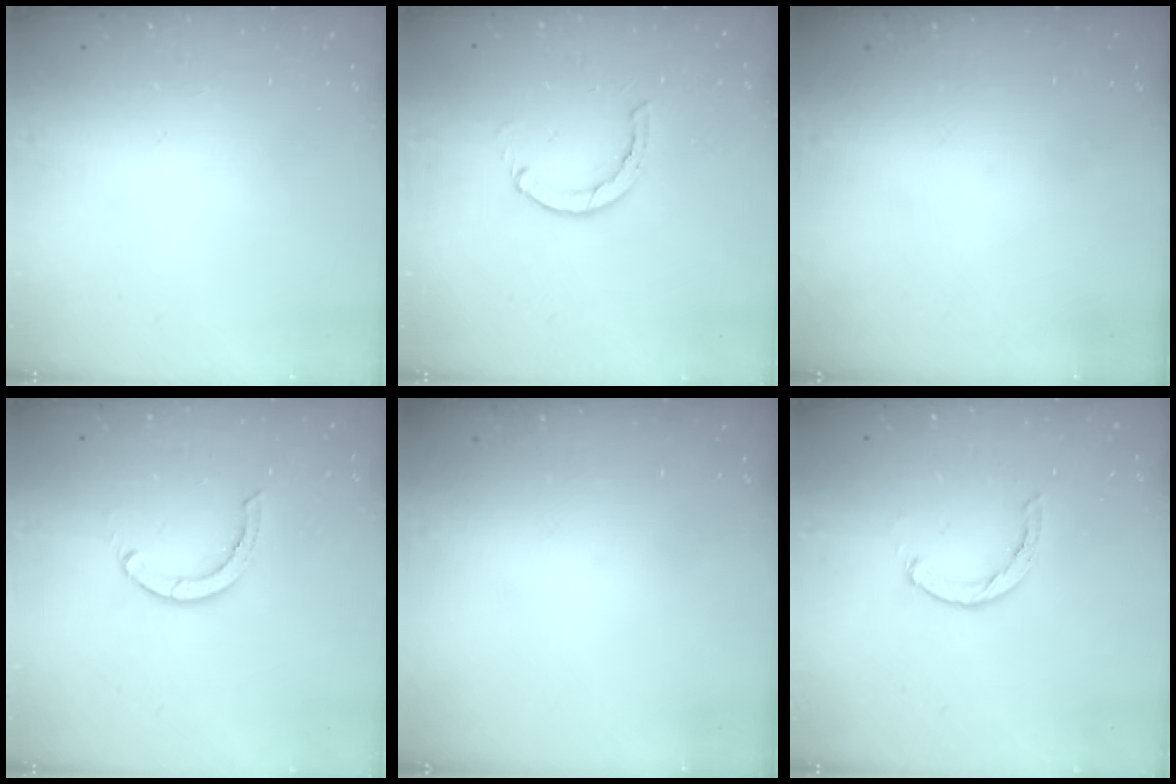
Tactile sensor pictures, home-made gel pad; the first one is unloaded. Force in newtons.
{"total": 2.8, "press": 2.7, "slide": 0.4}
{"total": 0.0}
{"total": 2.9, "press": 2.9, "slide": 0.1}
{"total": 0.0}
{"total": 2.0, "press": 2.0, "slide": 0.4}